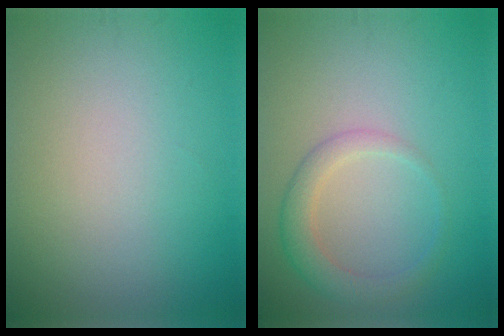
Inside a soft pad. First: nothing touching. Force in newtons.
{"total": 2.8, "press": 2.8, "slide": 0.2}